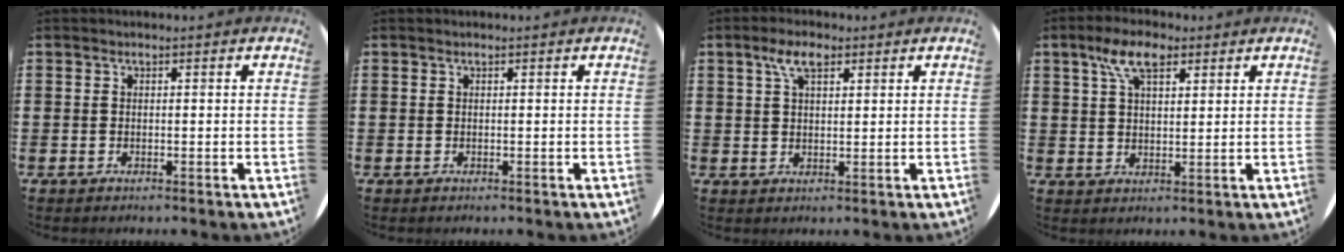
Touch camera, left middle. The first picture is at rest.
{"total": 0.0}
{"total": 4.4, "force": [2.8, 1.9, 2.9], "torque": [-0.057, 0.006, 0.047]}
{"total": 6.6, "force": [3.9, 3.0, 4.4], "torque": [-0.082, 0.004, 0.067]}